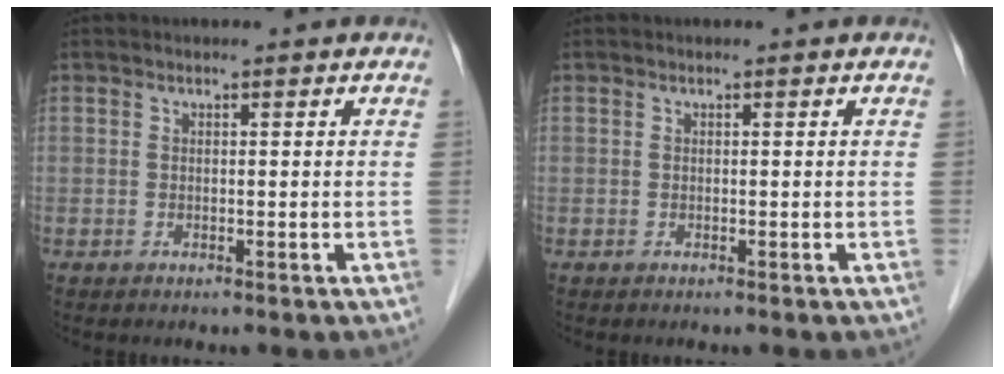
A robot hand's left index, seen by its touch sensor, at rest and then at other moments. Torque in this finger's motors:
{"motor_torque": [-0.06, -0.06, 0.00, 0.00]}